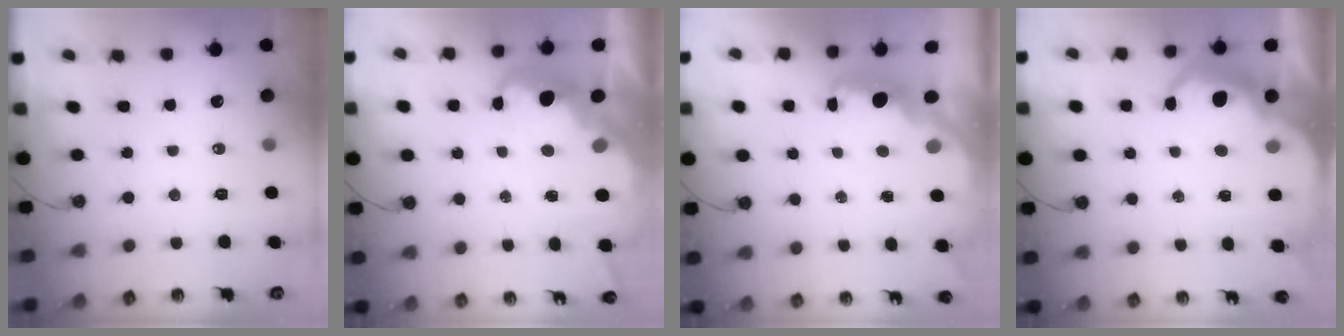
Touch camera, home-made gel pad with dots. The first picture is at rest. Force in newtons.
{"total": 7.9, "press": 7.9, "slide": 0.6}
{"total": 3.7, "press": 3.7, "slide": 0.6}
{"total": 7.3, "press": 7.3, "slide": 0.4}